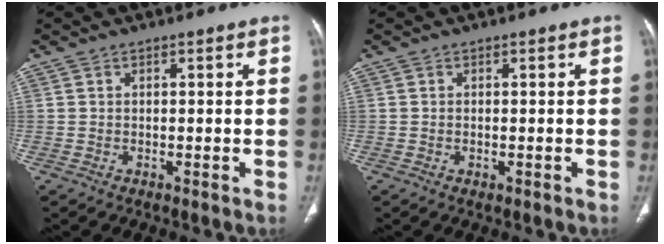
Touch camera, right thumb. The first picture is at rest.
{"total": 0.6, "force": [-0.2, 0.3, 0.5], "torque": [-0.012, -0.002, -0.001]}